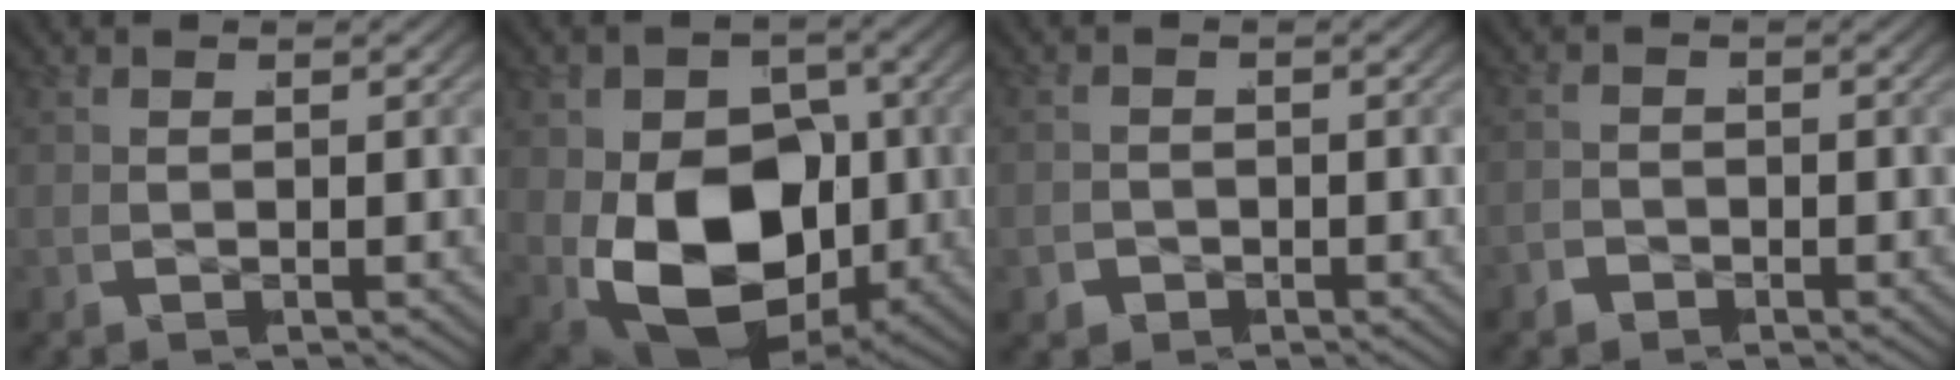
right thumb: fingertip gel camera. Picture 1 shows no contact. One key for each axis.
{"total": 16.3, "fx": -2.3, "fy": 11.1, "fz": 11.7, "tx": -0.253, "ty": -0.074, "tz": -0.003}
{"total": 1.6, "fx": -1.0, "fy": 1.2, "fz": 0.2, "tx": -0.011, "ty": -0.009, "tz": -0.014}
{"total": 1.5, "fx": -1.3, "fy": 0.7, "fz": -0.3, "tx": 0.006, "ty": -0.005, "tz": -0.024}